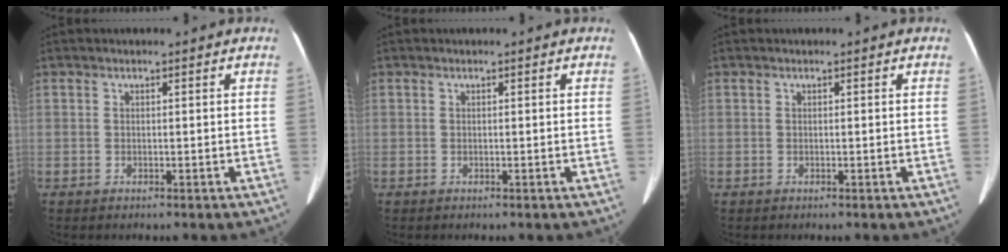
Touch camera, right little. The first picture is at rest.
{"total": 0.0}
{"total": 0.0}